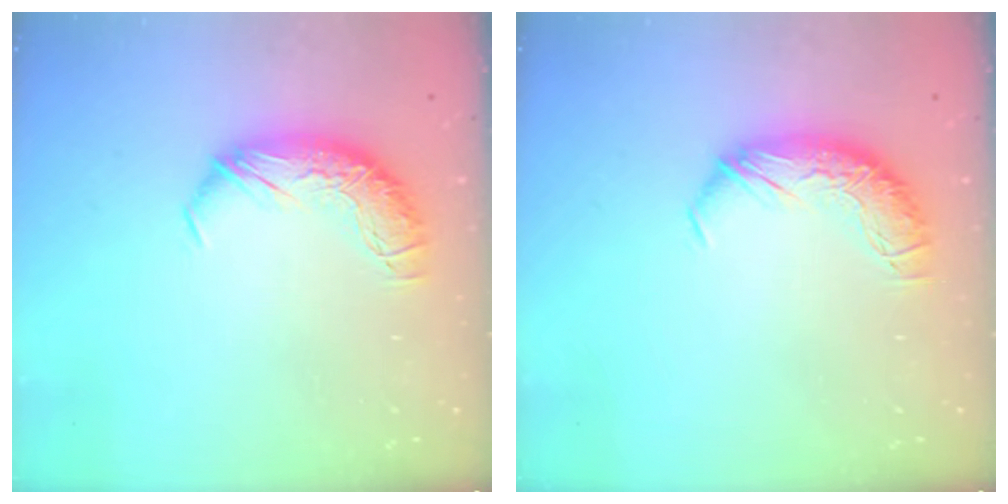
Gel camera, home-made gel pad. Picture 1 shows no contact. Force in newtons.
{"total": 0.0}